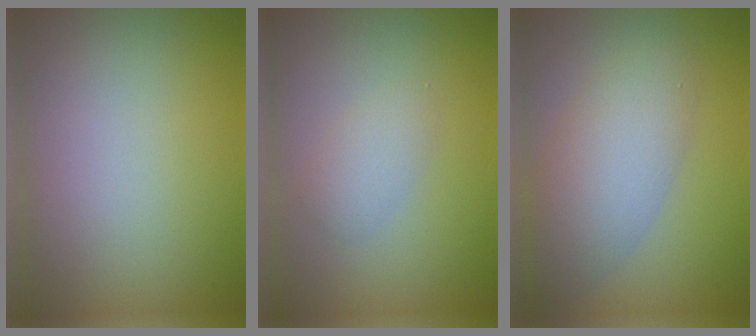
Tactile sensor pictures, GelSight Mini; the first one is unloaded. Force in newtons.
{"total": 1.7, "press": 1.7, "slide": 0.1}
{"total": 4.4, "press": 4.4, "slide": 0.2}